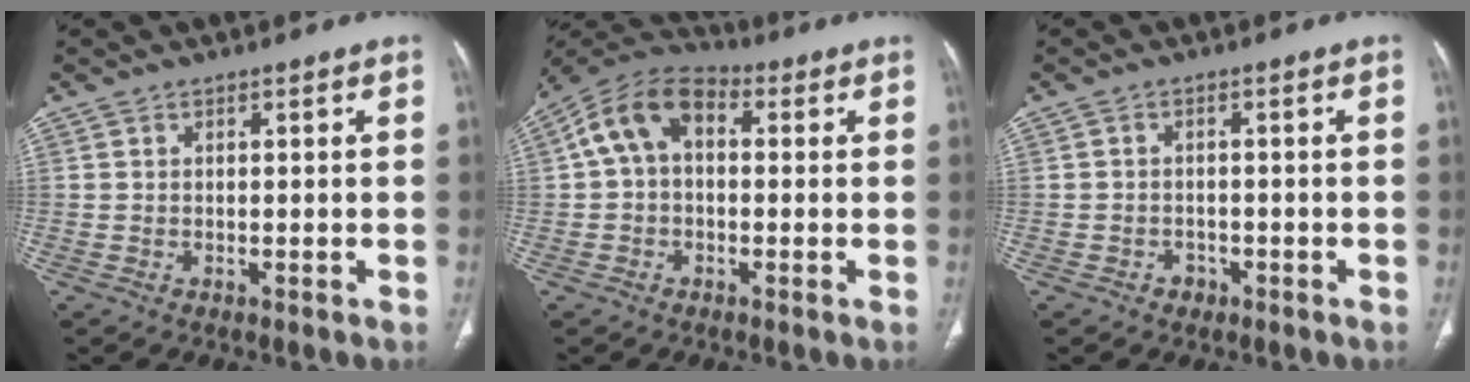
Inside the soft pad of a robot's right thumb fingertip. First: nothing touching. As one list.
[{"total": 10.8, "force": [1.5, 7.3, 7.8], "torque": [-0.136, 0.036, 0.013]}, {"total": 2.0, "force": [-1.1, 1.5, 0.5], "torque": [-0.003, 0.010, -0.014]}]